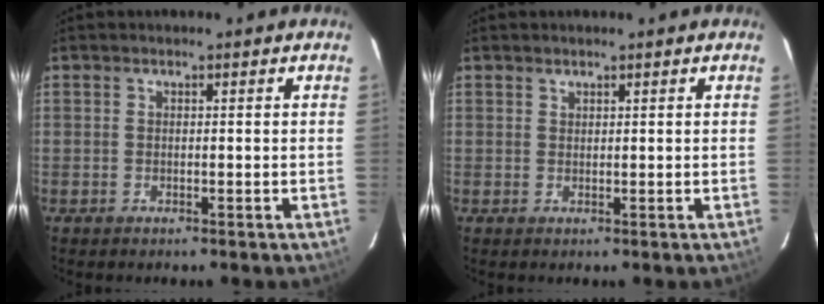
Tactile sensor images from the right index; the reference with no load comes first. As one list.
[{"total": 0.5, "force": [0.5, 0.2, 0.0], "torque": [0.001, 0.001, 0.010]}]